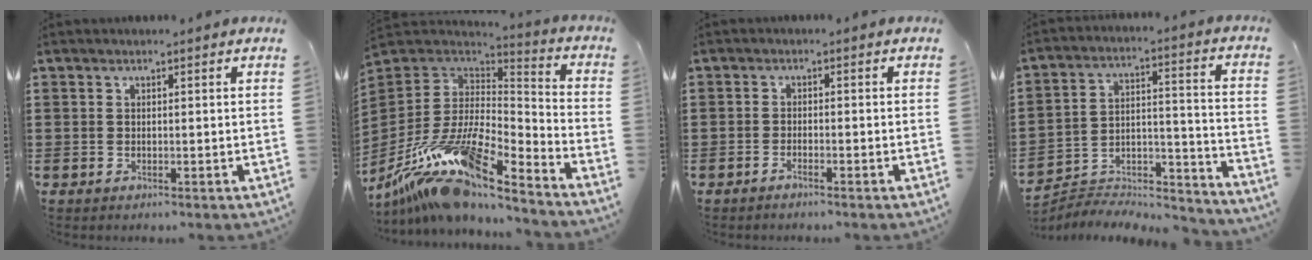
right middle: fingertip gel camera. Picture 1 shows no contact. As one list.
[{"total": 13.9, "force": [-9.7, 3.4, 9.4], "torque": [-0.213, -0.007, -0.193]}, {"total": 1.2, "force": [-1.1, -0.1, 0.6], "torque": [-0.012, -0.004, -0.019]}, {"total": 5.0, "force": [-4.9, 0.7, 0.2], "torque": [-0.002, -0.003, -0.103]}]